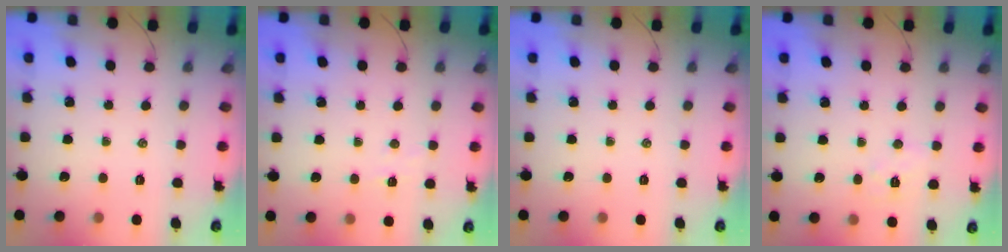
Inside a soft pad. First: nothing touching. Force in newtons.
{"total": 3.2, "press": 3.0, "slide": 1.1}
{"total": 0.0}
{"total": 4.9, "press": 4.8, "slide": 0.7}